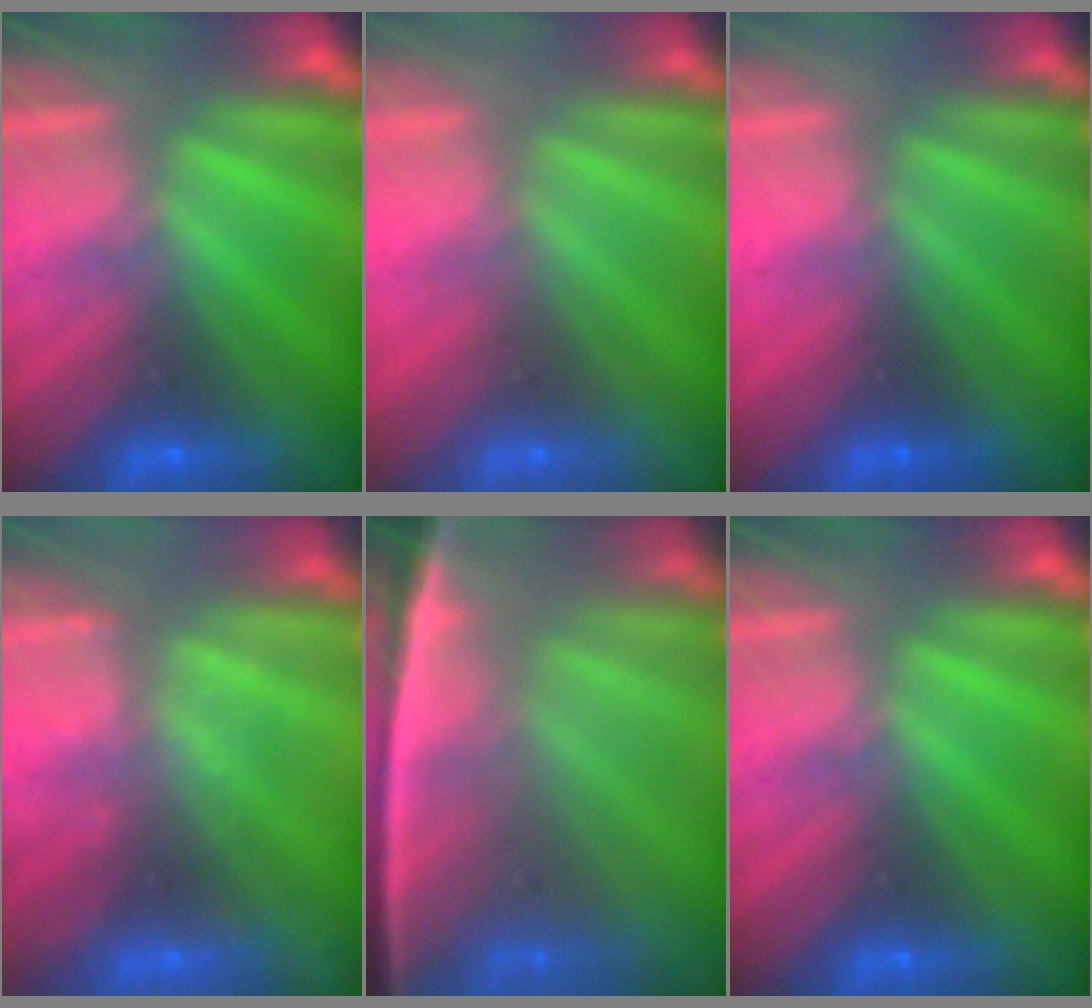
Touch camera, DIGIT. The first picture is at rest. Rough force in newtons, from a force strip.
{"total": 2.9}
{"total": 3.4}
{"total": 2.3}
{"total": 8.0}
{"total": 0.0}